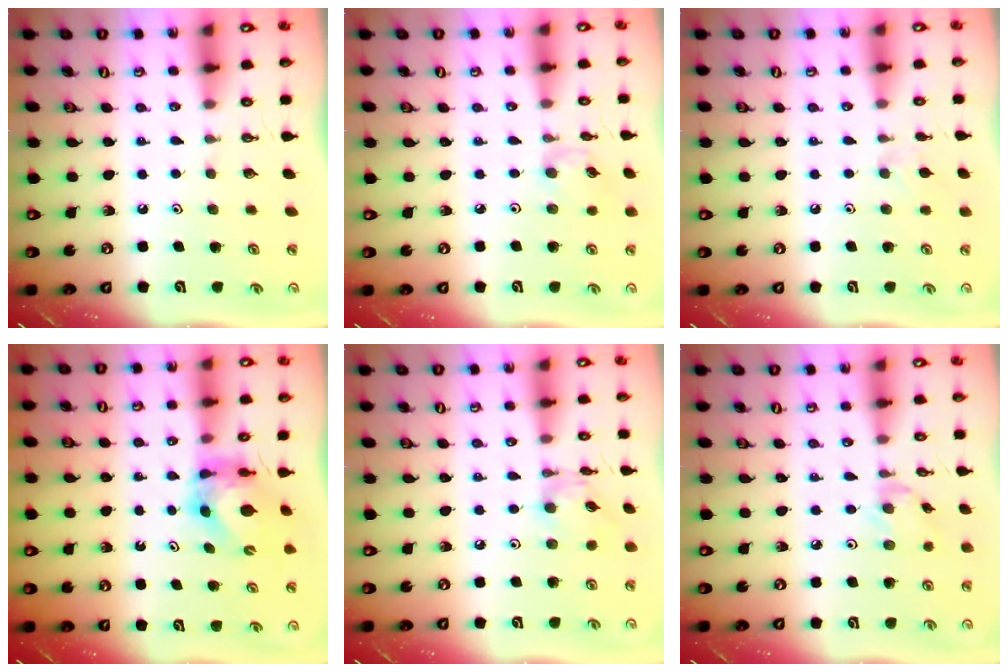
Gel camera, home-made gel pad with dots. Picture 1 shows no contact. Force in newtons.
{"total": 2.7, "press": 2.7, "slide": 0.1}
{"total": 5.8, "press": 5.7, "slide": 0.9}
{"total": 5.5, "press": 5.4, "slide": 0.7}
{"total": 3.6, "press": 3.6, "slide": 0.4}
{"total": 3.0, "press": 2.9, "slide": 0.4}